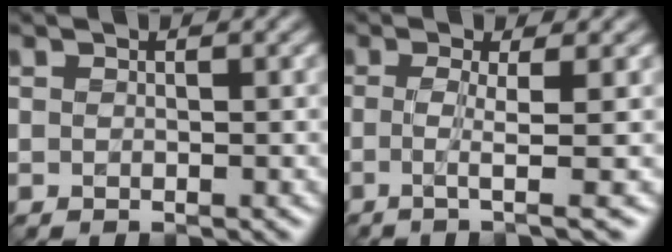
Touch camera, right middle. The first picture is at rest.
{"total": 3.7, "force": [-0.4, 0.7, 3.6], "torque": [-0.064, -0.009, -0.014]}